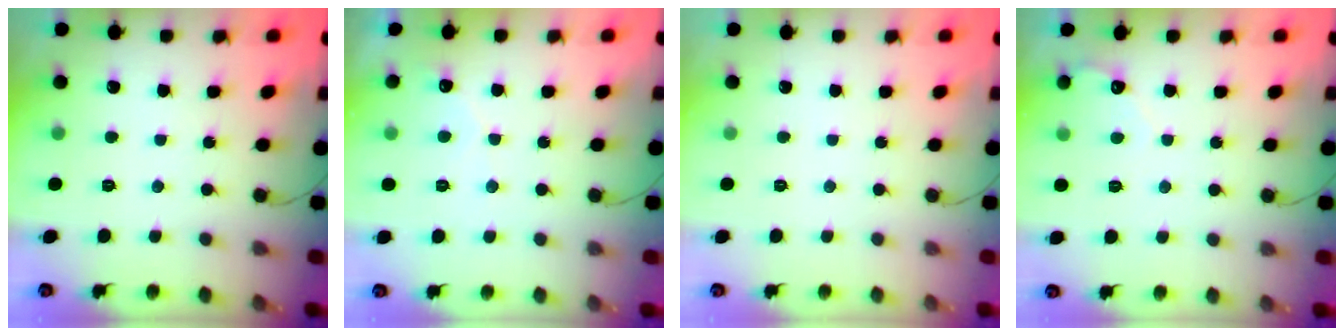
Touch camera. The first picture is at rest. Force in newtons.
{"total": 2.5, "press": 2.5, "slide": 0.1}
{"total": 0.0}
{"total": 2.2, "press": 2.2, "slide": 0.1}